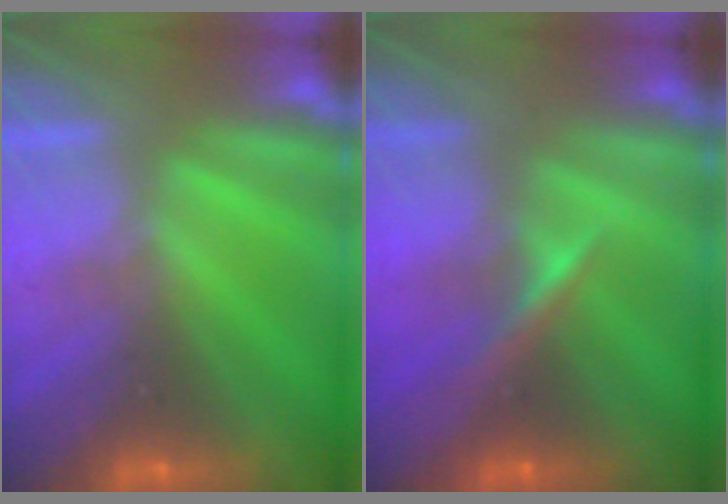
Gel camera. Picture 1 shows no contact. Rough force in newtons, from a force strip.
{"total": 2.9}